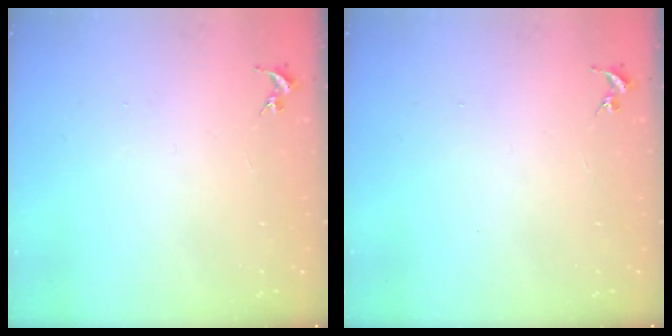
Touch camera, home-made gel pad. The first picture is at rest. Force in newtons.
{"total": 0.0}